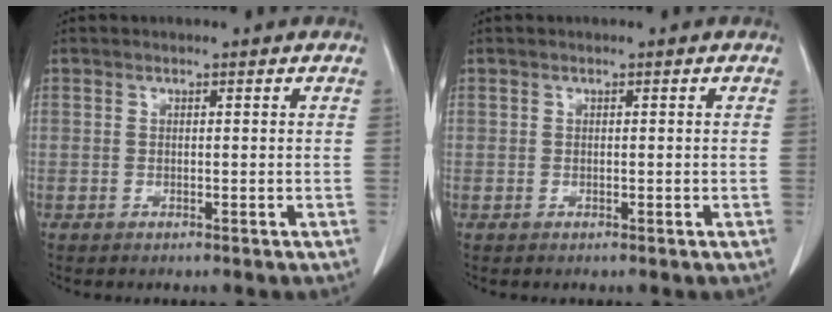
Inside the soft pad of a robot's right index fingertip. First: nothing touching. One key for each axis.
{"total": 0.0}